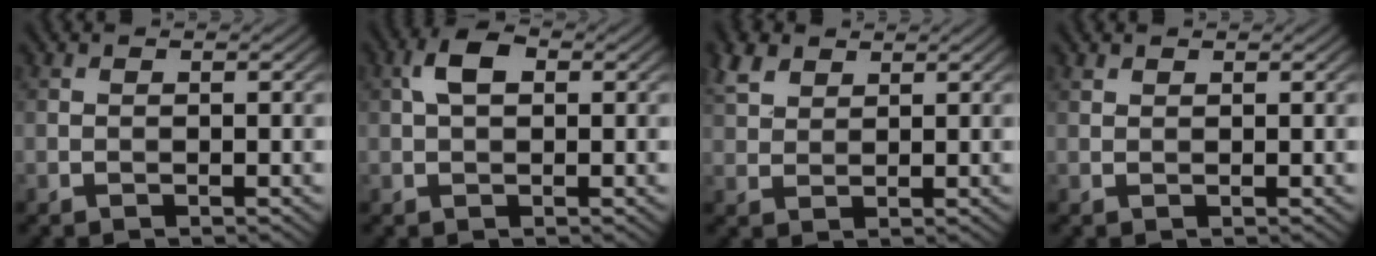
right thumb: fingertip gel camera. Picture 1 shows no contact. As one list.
[{"total": 3.6, "force": [0.8, 2.0, 2.9], "torque": [-0.061, 0.012, 0.011]}, {"total": 3.9, "force": [2.5, 2.3, 1.9], "torque": [-0.051, 0.008, 0.054]}, {"total": 0.7, "force": [0.7, 0.3, 0.2], "torque": [-0.006, 0.000, 0.015]}]